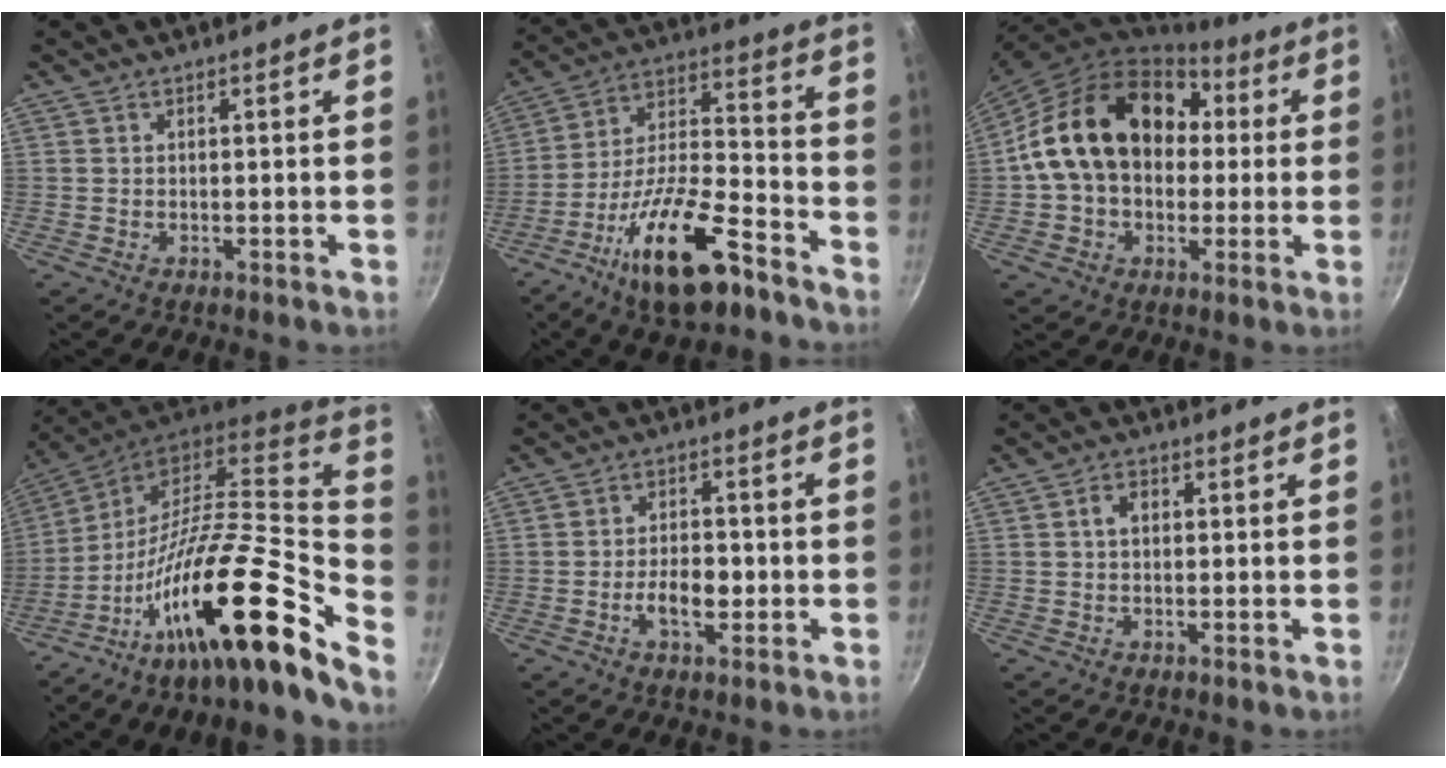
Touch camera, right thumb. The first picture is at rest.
{"total": 19.5, "force": [-11.7, 6.6, 14.1], "torque": [-0.225, 0.066, -0.206]}
{"total": 20.8, "force": [2.8, 15.4, 13.6], "torque": [-0.208, 0.044, 0.041]}
{"total": 29.1, "force": [-13.0, 7.9, 24.8], "torque": [-0.323, 0.041, -0.231]}
{"total": 6.1, "force": [-1.6, 3.3, 4.9], "torque": [-0.071, 0.015, -0.028]}
{"total": 2.7, "force": [0.5, 1.9, 1.9], "torque": [-0.023, 0.008, 0.006]}